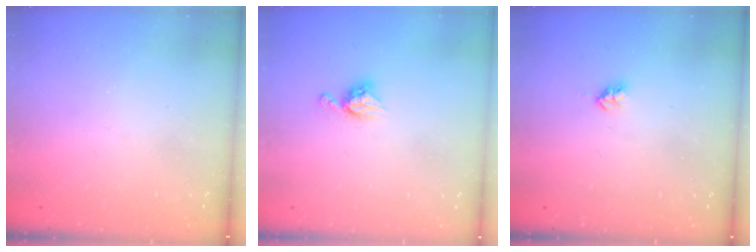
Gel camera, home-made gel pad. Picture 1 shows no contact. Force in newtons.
{"total": 6.8, "press": 6.8, "slide": 0.5}
{"total": 2.9, "press": 2.8, "slide": 0.5}